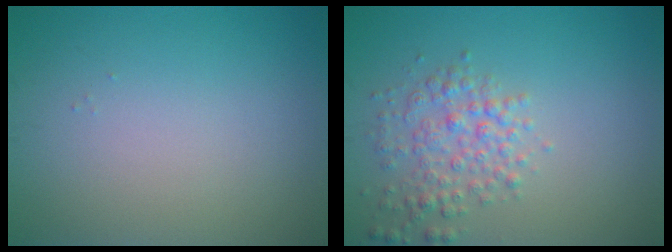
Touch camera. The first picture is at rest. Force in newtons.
{"total": 3.1, "press": 3.1, "slide": 0.1}